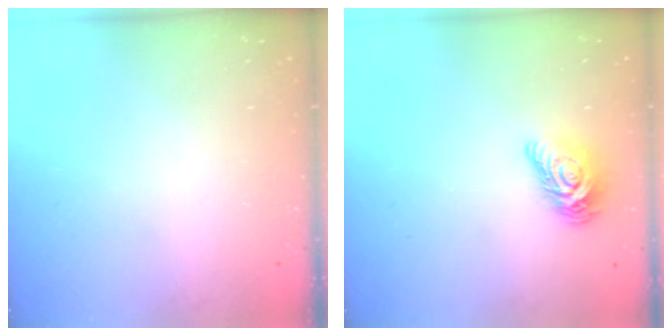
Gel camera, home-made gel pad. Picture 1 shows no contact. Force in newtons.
{"total": 9.6, "press": 9.6, "slide": 0.4}